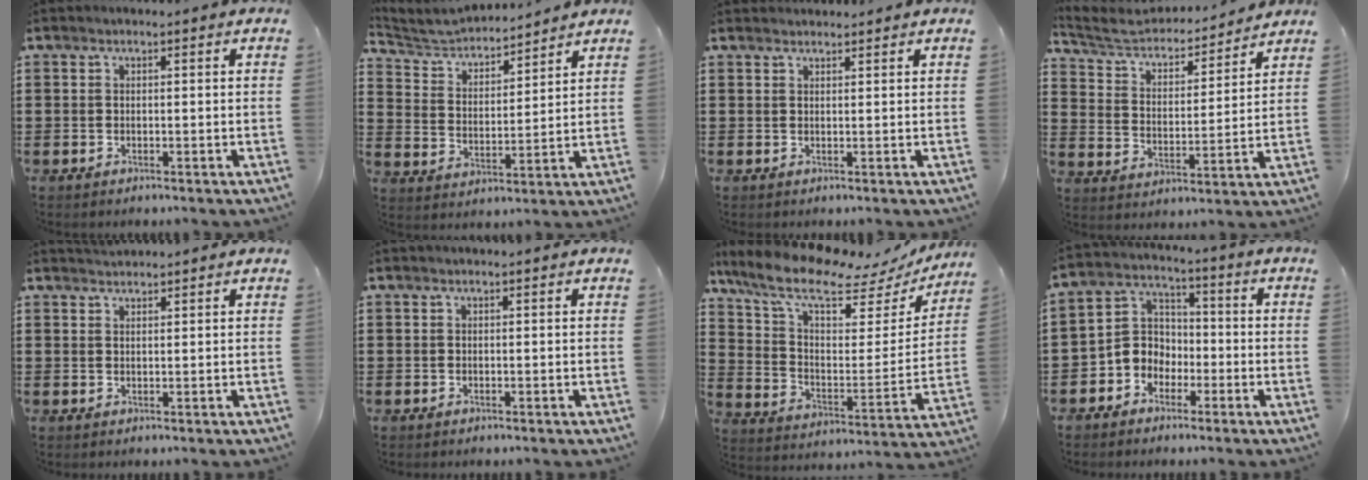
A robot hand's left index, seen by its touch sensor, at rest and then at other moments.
{"total": 4.5, "force": [4.4, 0.7, 0.6], "torque": [-0.038, -0.029, 0.073]}
{"total": 1.1, "force": [1.1, 0.2, 0.0], "torque": [-0.002, 0.000, 0.021]}
{"total": 4.8, "force": [4.4, 1.1, 1.5], "torque": [-0.054, -0.032, 0.068]}
{"total": 1.4, "force": [1.4, 0.2, 0.1], "torque": [-0.004, 0.003, 0.027]}
{"total": 0.0}
{"total": 12.5, "force": [9.9, 3.3, 6.9], "torque": [-0.163, -0.056, 0.170]}
{"total": 5.6, "force": [-2.5, 4.9, 1.5], "torque": [-0.055, 0.008, -0.056]}